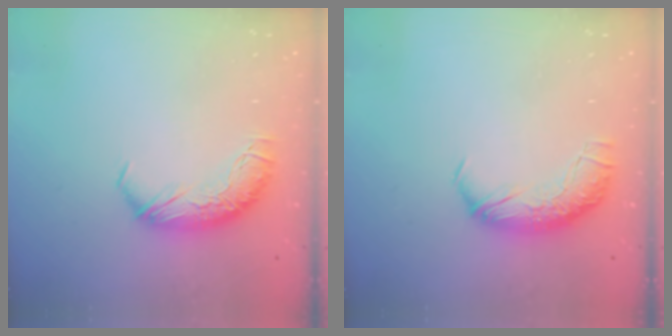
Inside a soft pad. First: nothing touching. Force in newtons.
{"total": 2.4, "press": 1.1, "slide": 2.2}